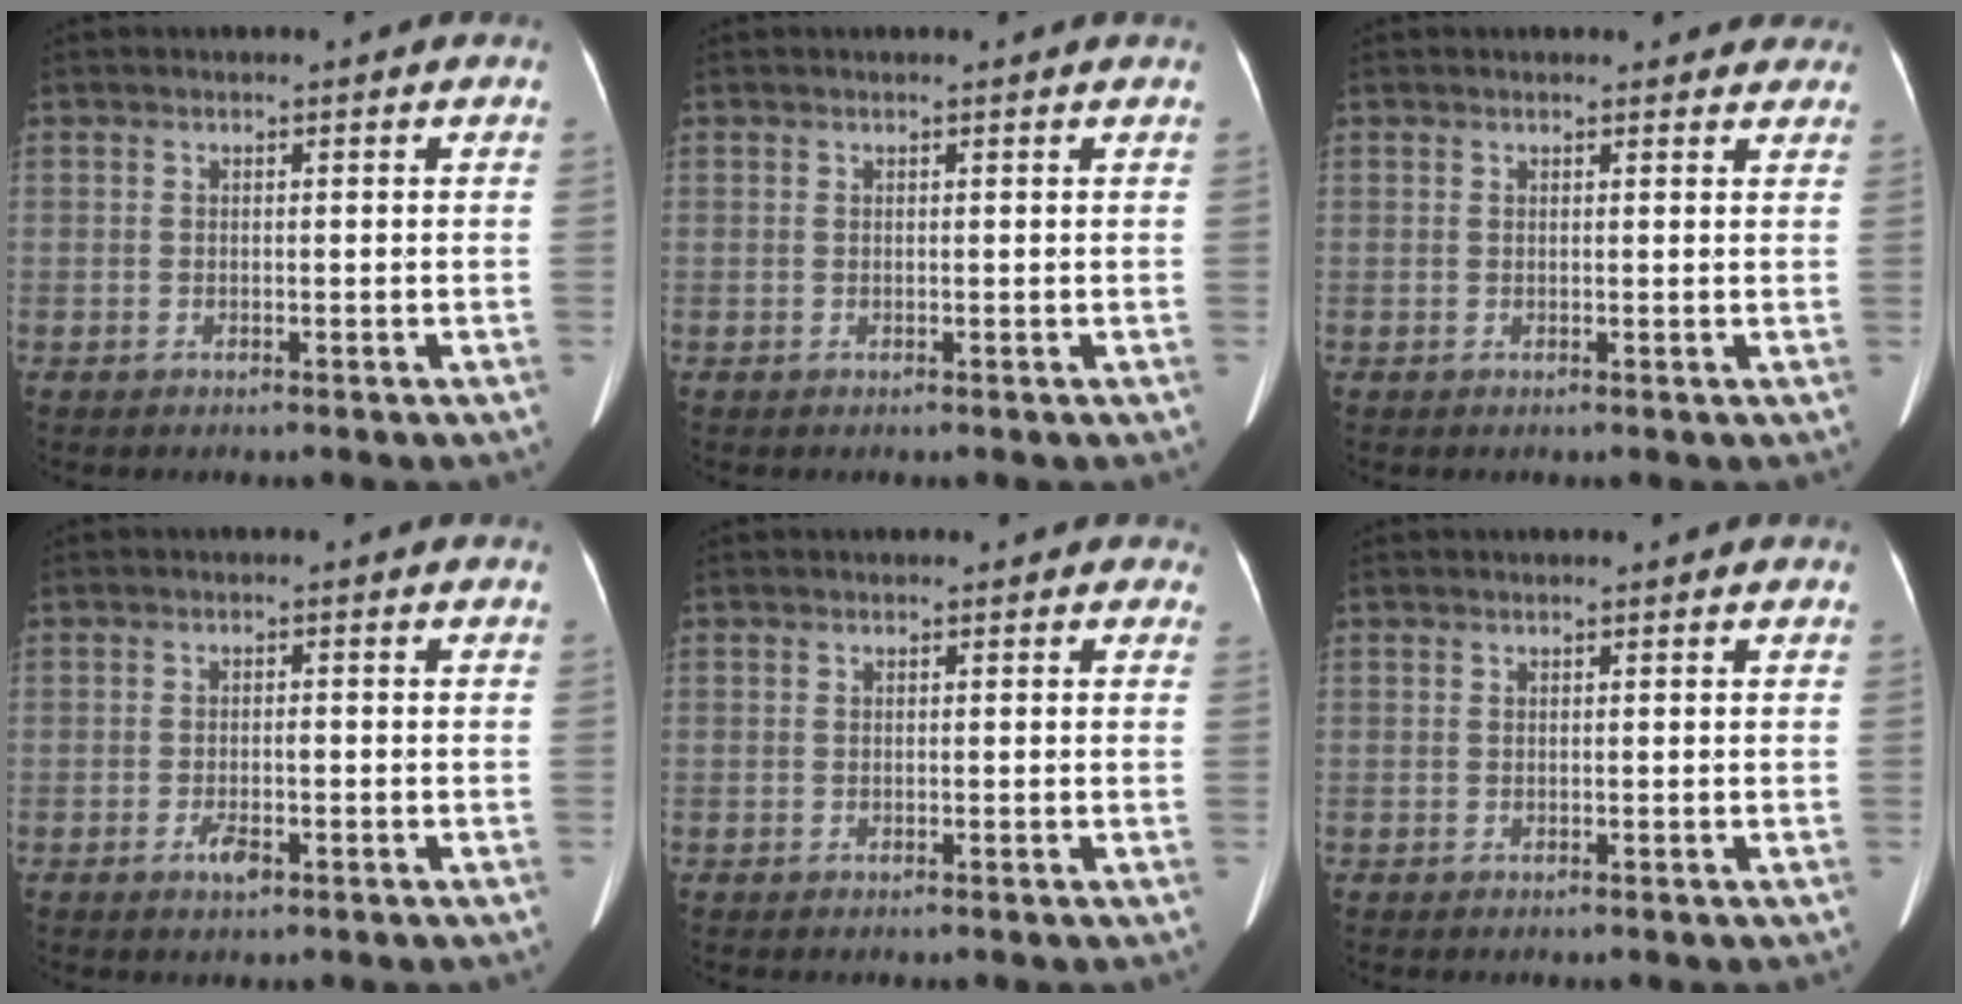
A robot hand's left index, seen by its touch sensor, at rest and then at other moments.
{"total": 0.8, "force": [0.8, 0.0, 0.2], "torque": [-0.011, -0.003, 0.006]}
{"total": 4.8, "force": [4.4, 1.8, 0.6], "torque": [0.009, -0.004, 0.030]}
{"total": 2.5, "force": [-1.4, 0.9, 1.9], "torque": [-0.034, -0.001, -0.020]}
{"total": 0.6, "force": [0.2, 0.6, 0.0], "torque": [0.007, 0.002, -0.006]}
{"total": 0.0}